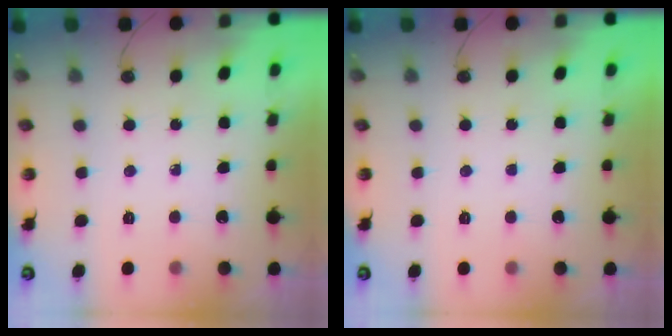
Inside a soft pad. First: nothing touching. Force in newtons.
{"total": 0.0}